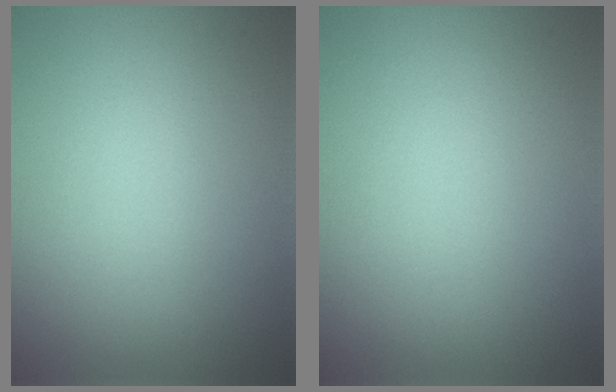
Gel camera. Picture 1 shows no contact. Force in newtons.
{"total": 0.0}